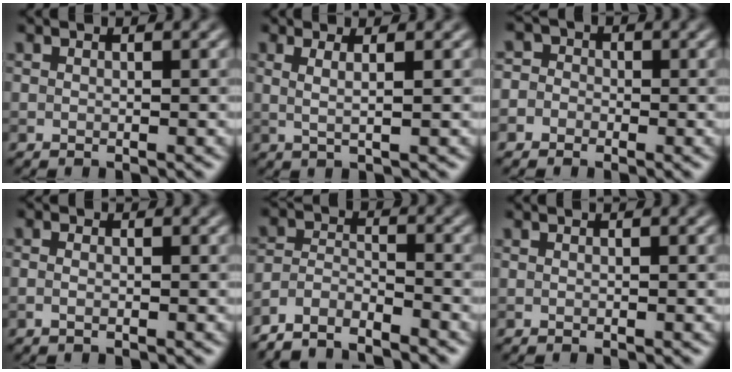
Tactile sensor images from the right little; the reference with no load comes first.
{"total": 2.1, "force": [0.6, 0.7, 1.9], "torque": [-0.031, 0.000, -0.002]}
{"total": 3.8, "force": [-1.1, 3.6, 0.8], "torque": [0.019, 0.021, -0.057]}
{"total": 1.0, "force": [-0.3, 0.5, 0.9], "torque": [-0.015, -0.005, -0.007]}
{"total": 4.6, "force": [-4.3, 0.9, 1.2], "torque": [-0.023, -0.004, -0.090]}
{"total": 0.0}